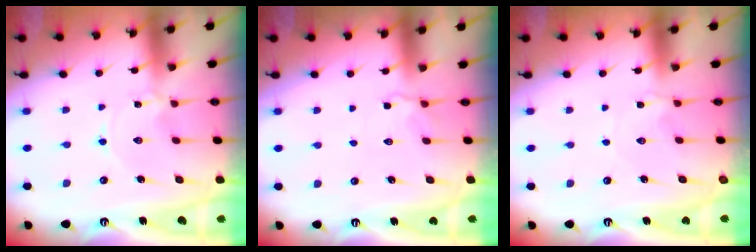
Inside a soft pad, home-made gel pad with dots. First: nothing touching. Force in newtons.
{"total": 3.4, "press": 3.0, "slide": 1.7}
{"total": 2.4, "press": 2.4, "slide": 0.3}